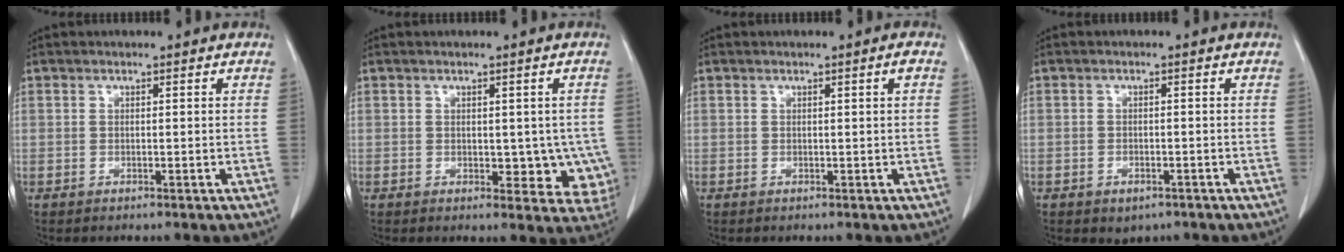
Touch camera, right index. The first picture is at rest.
{"total": 6.3, "force": [-0.5, 4.0, 4.9], "torque": [-0.028, 0.000, 0.001]}
{"total": 0.9, "force": [0.2, -0.2, 0.8], "torque": [-0.013, 0.000, 0.006]}
{"total": 2.5, "force": [-1.5, 1.7, 1.1], "torque": [-0.010, 0.002, -0.010]}